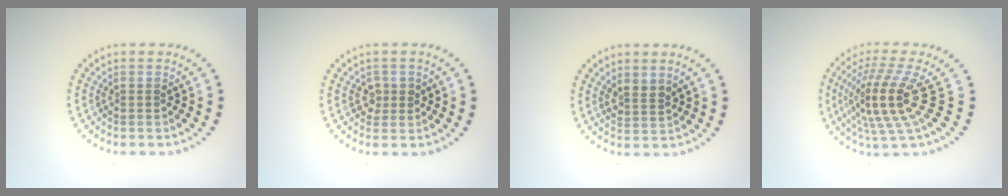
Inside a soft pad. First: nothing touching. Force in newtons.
{"total": 1.5, "press": 1.4, "slide": 0.4}
{"total": 1.7, "press": 1.4, "slide": 0.9}
{"total": 5.3, "press": 3.9, "slide": 3.6}